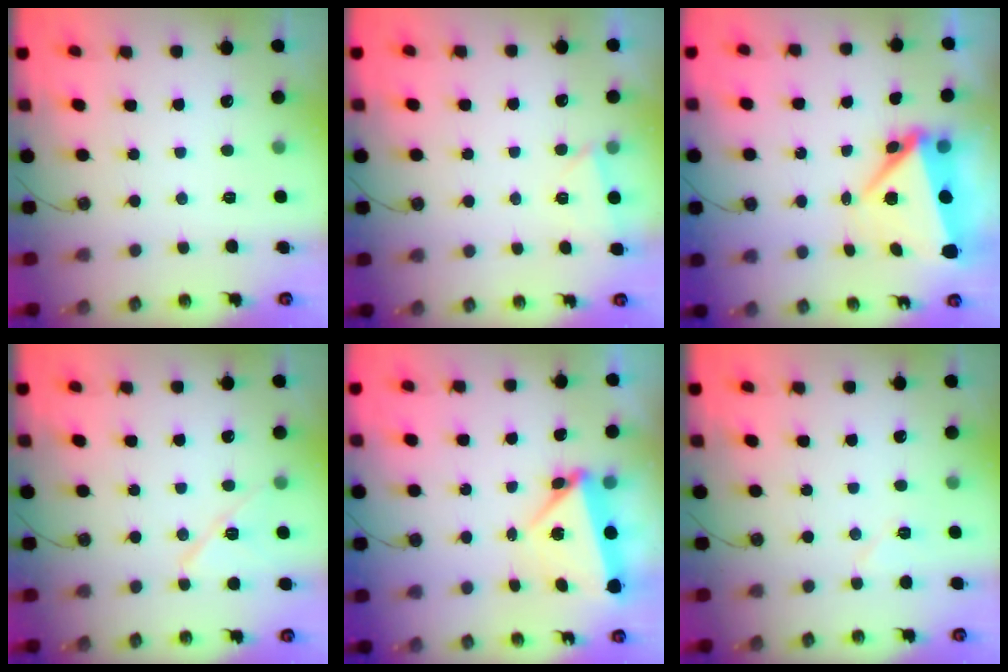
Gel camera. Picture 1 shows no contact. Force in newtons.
{"total": 1.9, "press": 1.8, "slide": 0.6}
{"total": 7.9, "press": 7.8, "slide": 1.1}
{"total": 9.8, "press": 9.7, "slide": 1.1}
{"total": 7.3, "press": 4.7, "slide": 5.6}
{"total": 5.7, "press": 5.6, "slide": 1.3}